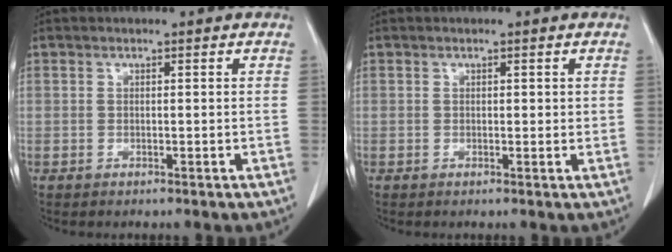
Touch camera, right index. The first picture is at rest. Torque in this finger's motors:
{"motor_torque": [-0.02, 0.04, -0.05, -0.01]}